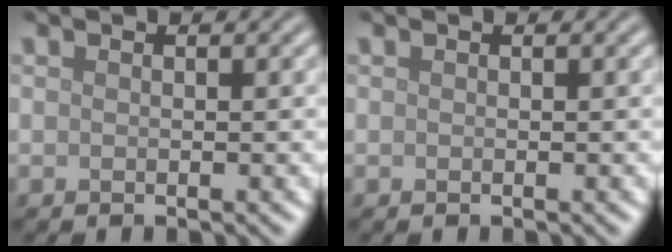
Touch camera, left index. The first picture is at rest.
{"total": 0.0}